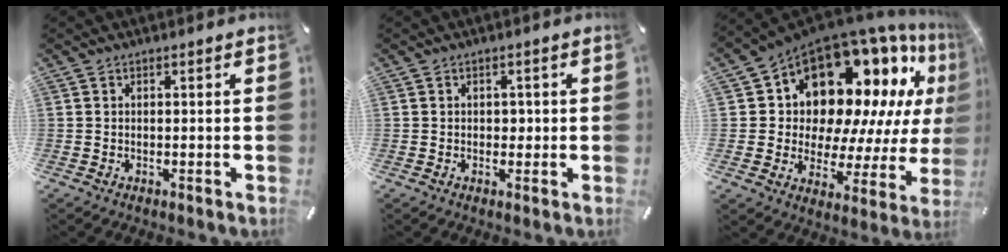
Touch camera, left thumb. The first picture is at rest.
{"total": 1.4, "force": [-0.1, 1.3, 0.5], "torque": [-0.004, 0.003, -0.007]}
{"total": 18.1, "force": [11.1, 11.1, 8.9], "torque": [-0.130, -0.106, 0.198]}